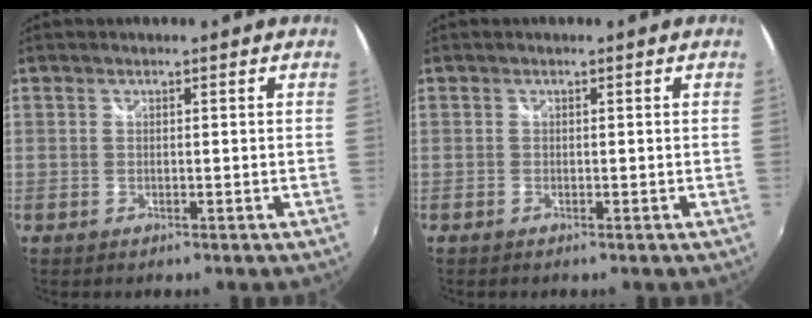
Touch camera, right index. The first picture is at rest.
{"total": 0.0}